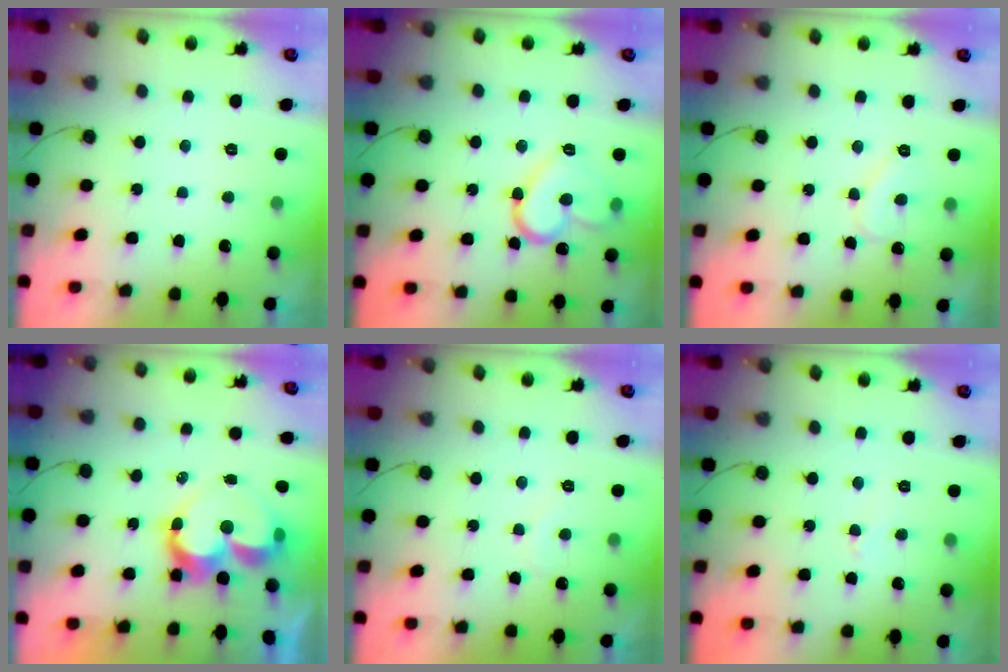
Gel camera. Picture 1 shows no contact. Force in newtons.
{"total": 13.3, "press": 13.2, "slide": 1.3}
{"total": 6.7, "press": 6.6, "slide": 0.4}
{"total": 10.4, "press": 10.4, "slide": 0.7}
{"total": 4.6, "press": 4.5, "slide": 0.4}
{"total": 2.6, "press": 2.5, "slide": 0.2}